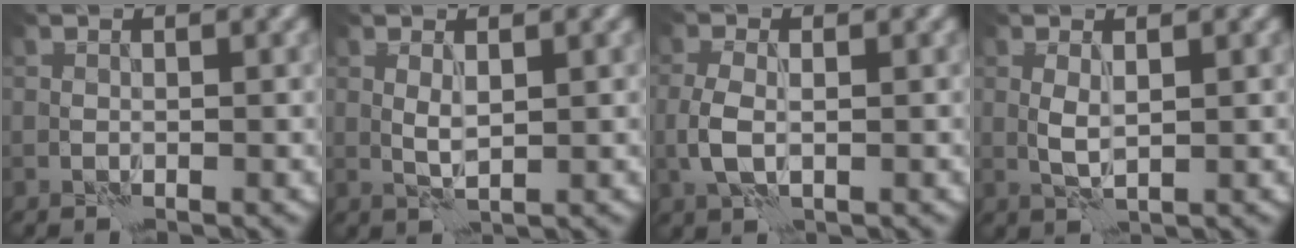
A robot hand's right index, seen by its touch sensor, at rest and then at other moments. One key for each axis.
{"total": 1.3, "fx": 0.7, "fy": 0.2, "fz": 1.1, "tx": -0.025, "ty": -0.003, "tz": 0.016}
{"total": 2.4, "fx": -0.1, "fy": 1.3, "fz": 2.1, "tx": -0.048, "ty": -0.004, "tz": -0.004}
{"total": 1.5, "fx": 0.6, "fy": 0.4, "fz": 1.3, "tx": -0.031, "ty": -0.002, "tz": 0.014}